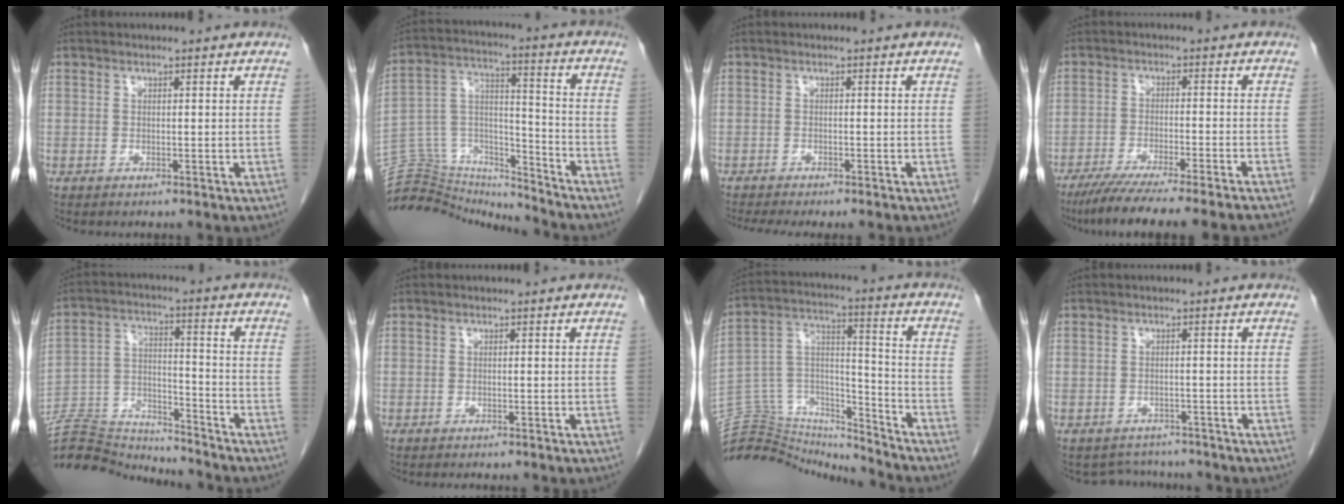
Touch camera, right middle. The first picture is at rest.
{"total": 17.6, "force": [-17.1, 3.3, 1.9], "torque": [-0.041, 0.066, -0.275]}
{"total": 6.7, "force": [-5.7, 0.7, 3.4], "torque": [-0.043, -0.009, -0.084]}
{"total": 14.4, "force": [-12.3, -0.8, 7.4], "torque": [-0.097, -0.042, -0.188]}
{"total": 16.3, "force": [-16.1, 1.2, 2.5], "torque": [-0.048, 0.019, -0.266]}
{"total": 1.2, "force": [-1.1, 0.4, 0.4], "torque": [-0.009, -0.003, -0.012]}
{"total": 19.3, "force": [-18.9, 3.3, 2.0], "torque": [-0.041, 0.062, -0.305]}
{"total": 3.9, "force": [-3.5, 1.5, -0.4], "torque": [0.003, 0.008, -0.048]}